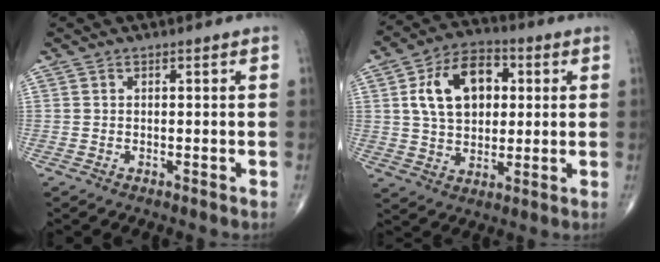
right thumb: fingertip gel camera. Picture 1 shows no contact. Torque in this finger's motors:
{"motor_torque": [-0.09, 0.50, 0.29, -0.05, 0.11]}